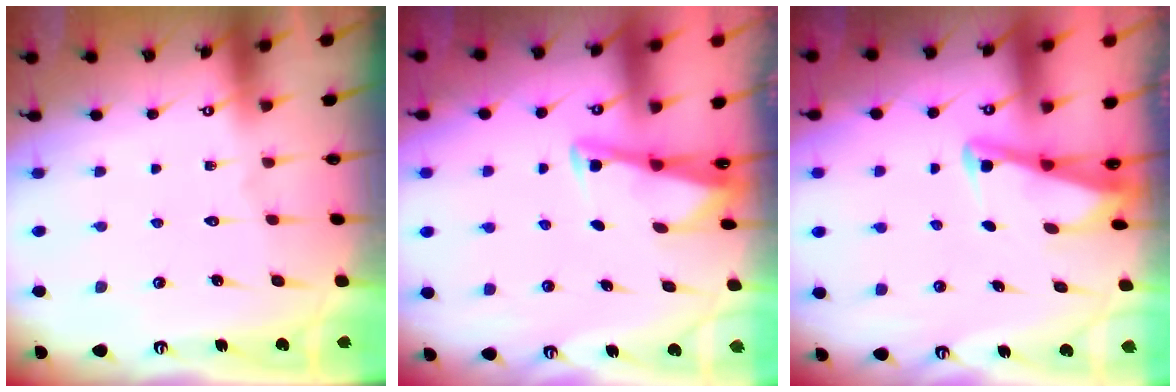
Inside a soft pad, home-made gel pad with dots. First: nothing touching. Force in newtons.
{"total": 2.8, "press": 2.8, "slide": 0.3}
{"total": 2.7, "press": 2.6, "slide": 0.3}